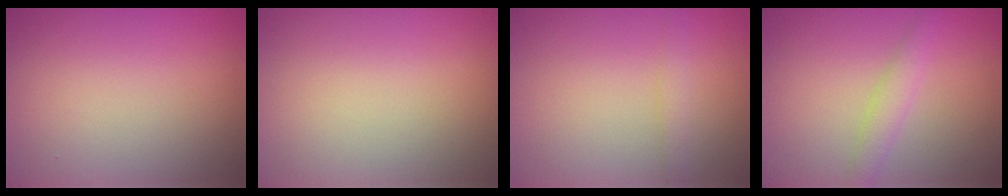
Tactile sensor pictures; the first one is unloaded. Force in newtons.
{"total": 0.0}
{"total": 1.3, "press": 1.3, "slide": 0.1}
{"total": 2.0, "press": 2.0, "slide": 0.0}